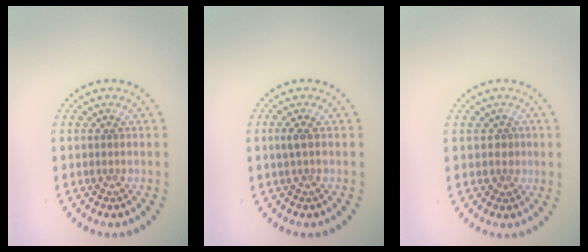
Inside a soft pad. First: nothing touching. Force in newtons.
{"total": 1.0, "press": 1.0, "slide": 0.4}
{"total": 1.0, "press": 0.6, "slide": 0.8}